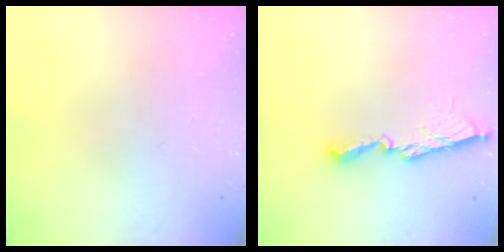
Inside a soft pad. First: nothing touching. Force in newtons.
{"total": 10.6, "press": 10.6, "slide": 0.6}